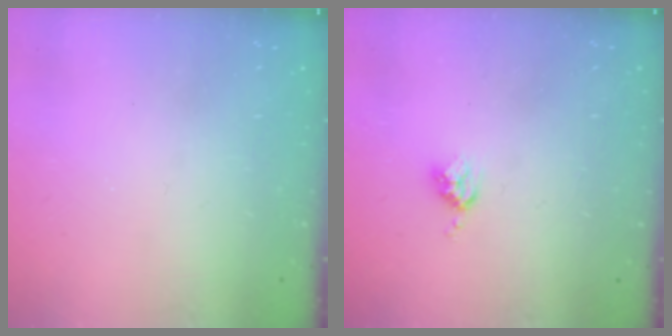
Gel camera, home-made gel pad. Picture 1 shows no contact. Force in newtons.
{"total": 3.9, "press": 3.8, "slide": 0.5}